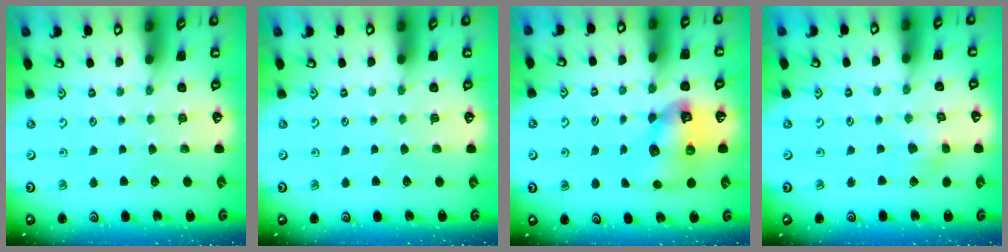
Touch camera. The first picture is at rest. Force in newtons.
{"total": 0.0}
{"total": 11.6, "press": 11.4, "slide": 1.6}
{"total": 2.9, "press": 2.8, "slide": 0.7}